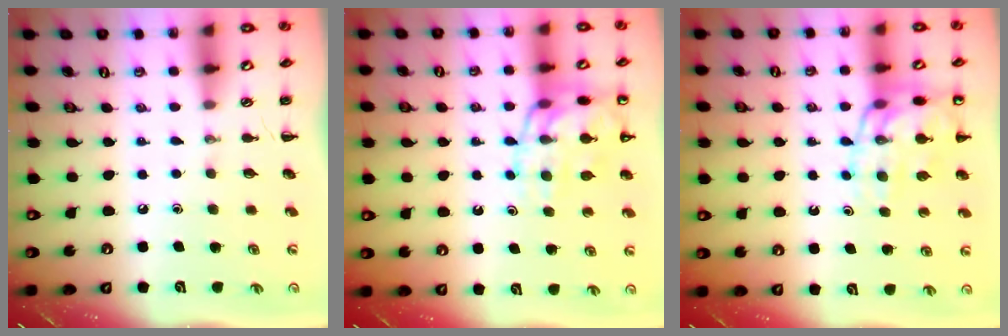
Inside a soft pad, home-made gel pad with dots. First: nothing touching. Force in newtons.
{"total": 16.3, "press": 16.0, "slide": 2.8}
{"total": 14.3, "press": 14.2, "slide": 2.3}